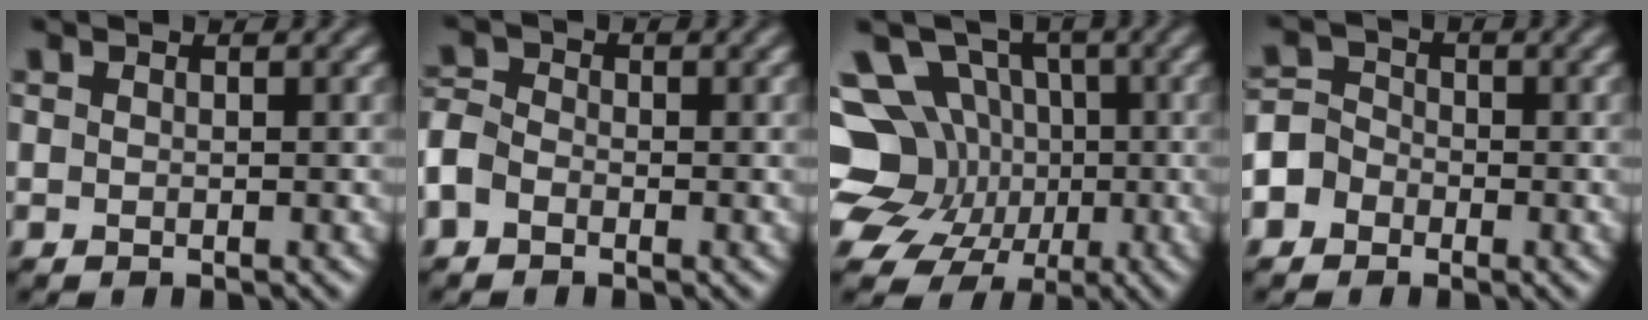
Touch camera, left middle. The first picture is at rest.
{"total": 2.7, "force": [-1.7, 1.9, 1.0], "torque": [-0.010, 0.006, -0.051]}
{"total": 14.7, "force": [-1.2, 13.2, 6.5], "torque": [-0.169, 0.014, -0.047]}
{"total": 4.3, "force": [-2.5, 3.5, 0.5], "torque": [0.023, 0.007, -0.071]}